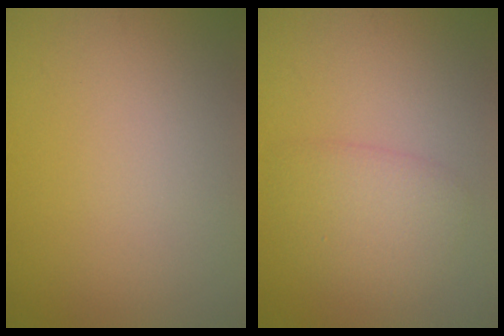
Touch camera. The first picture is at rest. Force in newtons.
{"total": 2.9, "press": 2.9, "slide": 0.2}